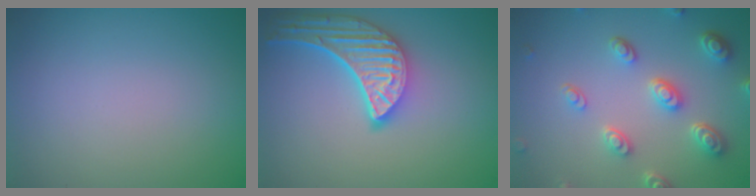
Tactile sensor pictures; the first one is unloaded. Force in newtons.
{"total": 5.7, "press": 4.5, "slide": 3.5}
{"total": 4.6, "press": 3.7, "slide": 2.7}